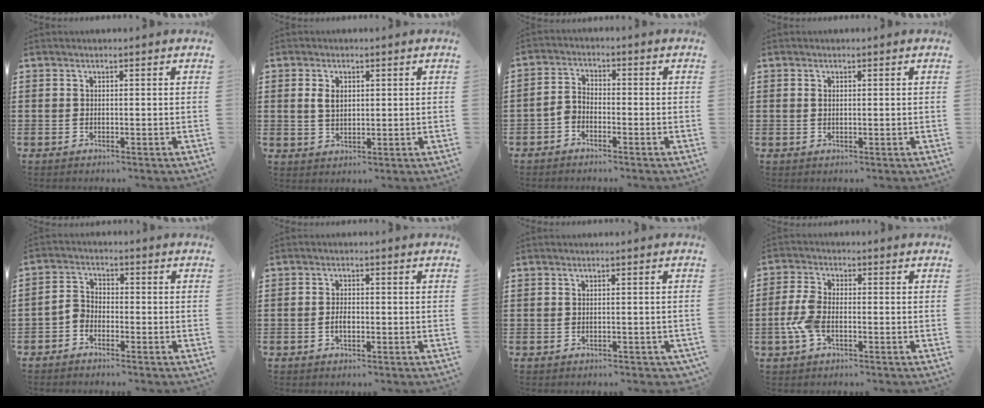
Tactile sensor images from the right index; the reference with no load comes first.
{"total": 2.8, "force": [0.6, 1.7, 2.1], "torque": [-0.046, 0.007, 0.010]}
{"total": 2.7, "force": [-2.2, 1.3, 0.8], "torque": [-0.026, 0.007, -0.048]}
{"total": 0.6, "force": [0.1, 0.3, 0.5], "torque": [-0.012, 0.000, 0.001]}
{"total": 2.8, "force": [-2.0, 1.7, 1.0], "torque": [-0.033, 0.008, -0.044]}
{"total": 2.0, "force": [-0.5, 1.0, 1.6], "torque": [-0.039, 0.000, -0.012]}
{"total": 0.5, "force": [-0.4, 0.2, 0.3], "torque": [-0.008, -0.003, -0.009]}
{"total": 5.4, "force": [-1.7, 2.8, 4.4], "torque": [-0.110, -0.004, -0.038]}